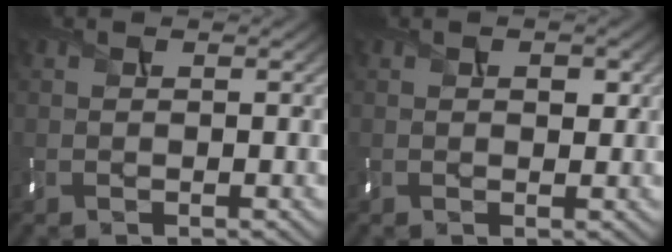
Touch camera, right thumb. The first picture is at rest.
{"total": 1.9, "force": [0.6, 1.2, 1.3], "torque": [-0.019, -0.004, 0.010]}